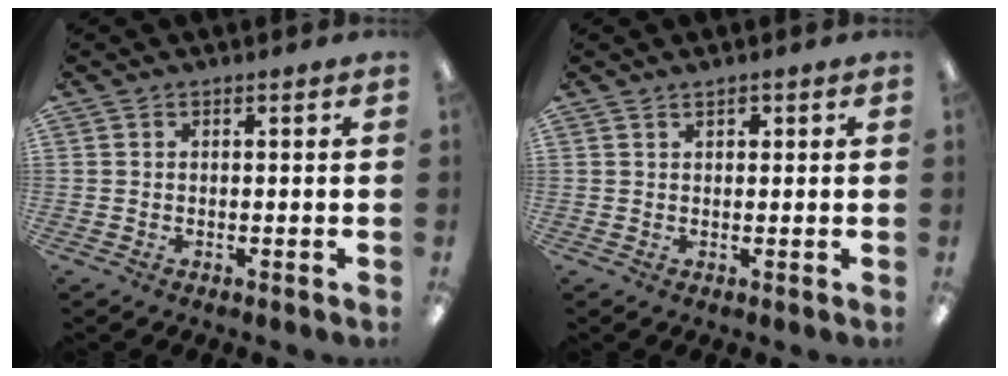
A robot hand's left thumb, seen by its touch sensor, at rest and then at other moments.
{"total": 1.5, "force": [1.0, 0.8, 0.8], "torque": [-0.008, -0.001, 0.016]}